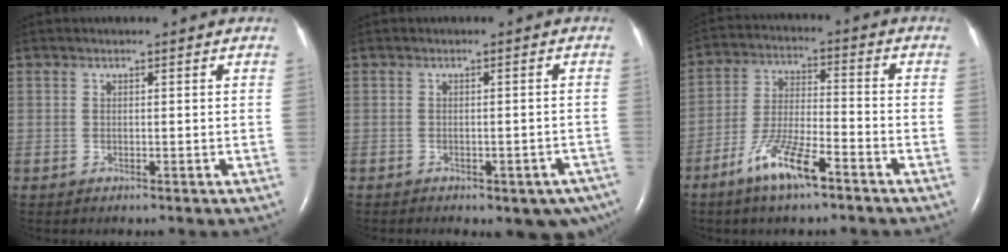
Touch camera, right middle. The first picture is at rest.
{"total": 8.5, "force": [-6.3, 3.5, 4.4], "torque": [-0.034, 0.007, -0.073]}
{"total": 9.5, "force": [-6.0, 1.7, 7.2], "torque": [-0.149, -0.007, -0.113]}